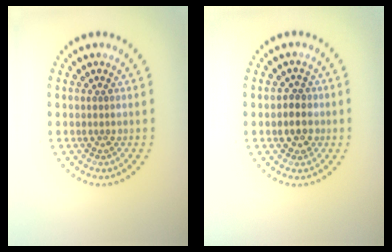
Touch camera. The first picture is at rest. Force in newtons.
{"total": 2.3, "press": 2.2, "slide": 0.7}